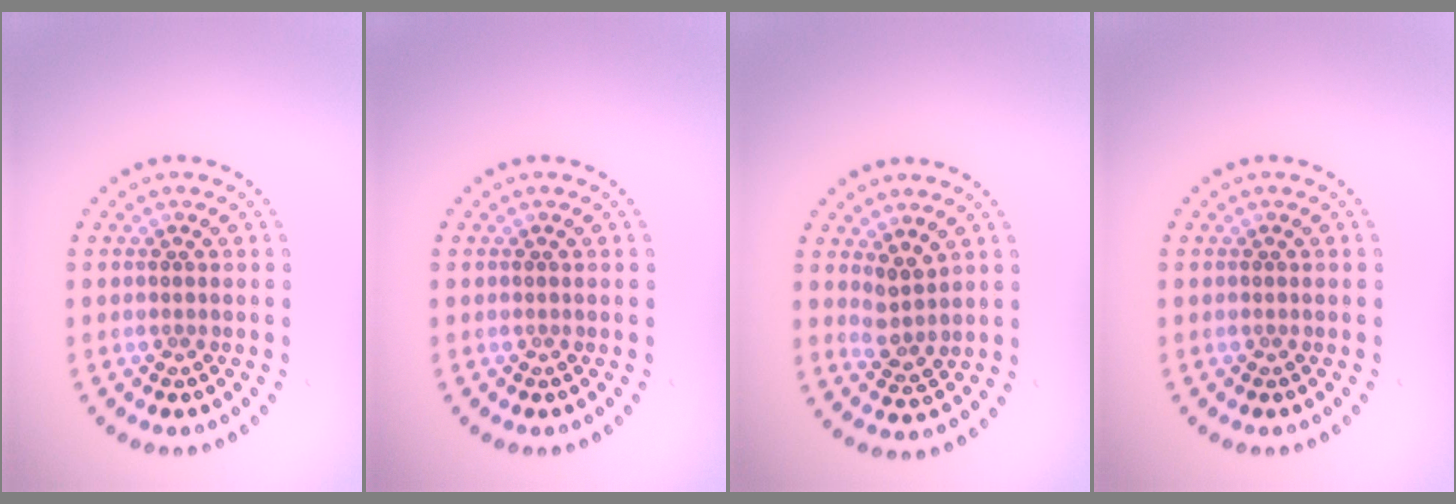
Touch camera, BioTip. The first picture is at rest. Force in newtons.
{"total": 0.0}
{"total": 2.0, "press": 1.6, "slide": 1.2}
{"total": 0.0}